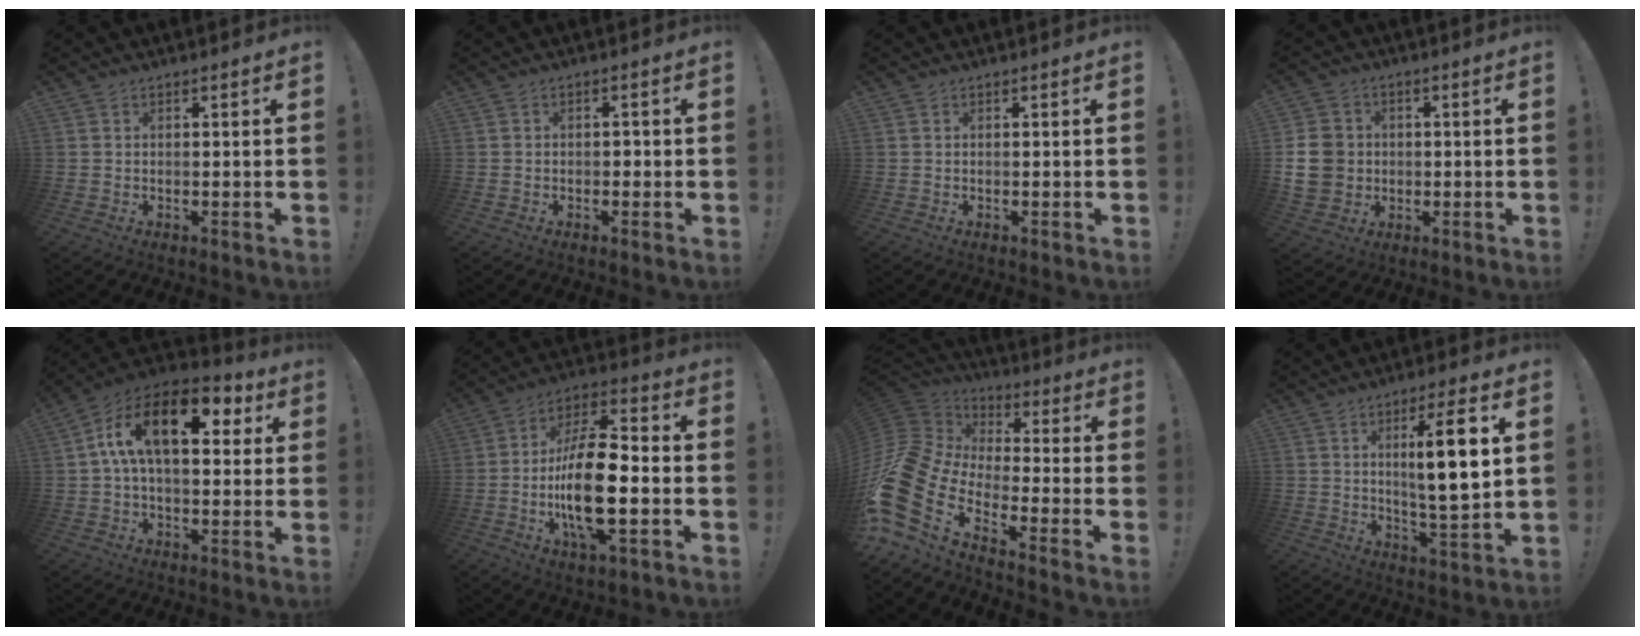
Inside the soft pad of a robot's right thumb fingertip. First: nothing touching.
{"total": 1.7, "force": [-1.1, 1.2, 0.6], "torque": [-0.012, 0.006, -0.020]}
{"total": 0.0}
{"total": 11.2, "force": [0.1, 9.9, 5.1], "torque": [-0.083, 0.007, 0.007]}
{"total": 18.4, "force": [5.4, 9.3, 14.9], "torque": [-0.252, -0.001, 0.082]}
{"total": 19.6, "force": [-3.8, 7.8, 17.6], "torque": [-0.327, 0.005, -0.063]}
{"total": 20.0, "force": [-8.6, 11.1, 14.3], "torque": [-0.302, 0.007, -0.125]}
{"total": 12.8, "force": [3.4, 2.1, 12.1], "torque": [-0.182, -0.012, 0.043]}